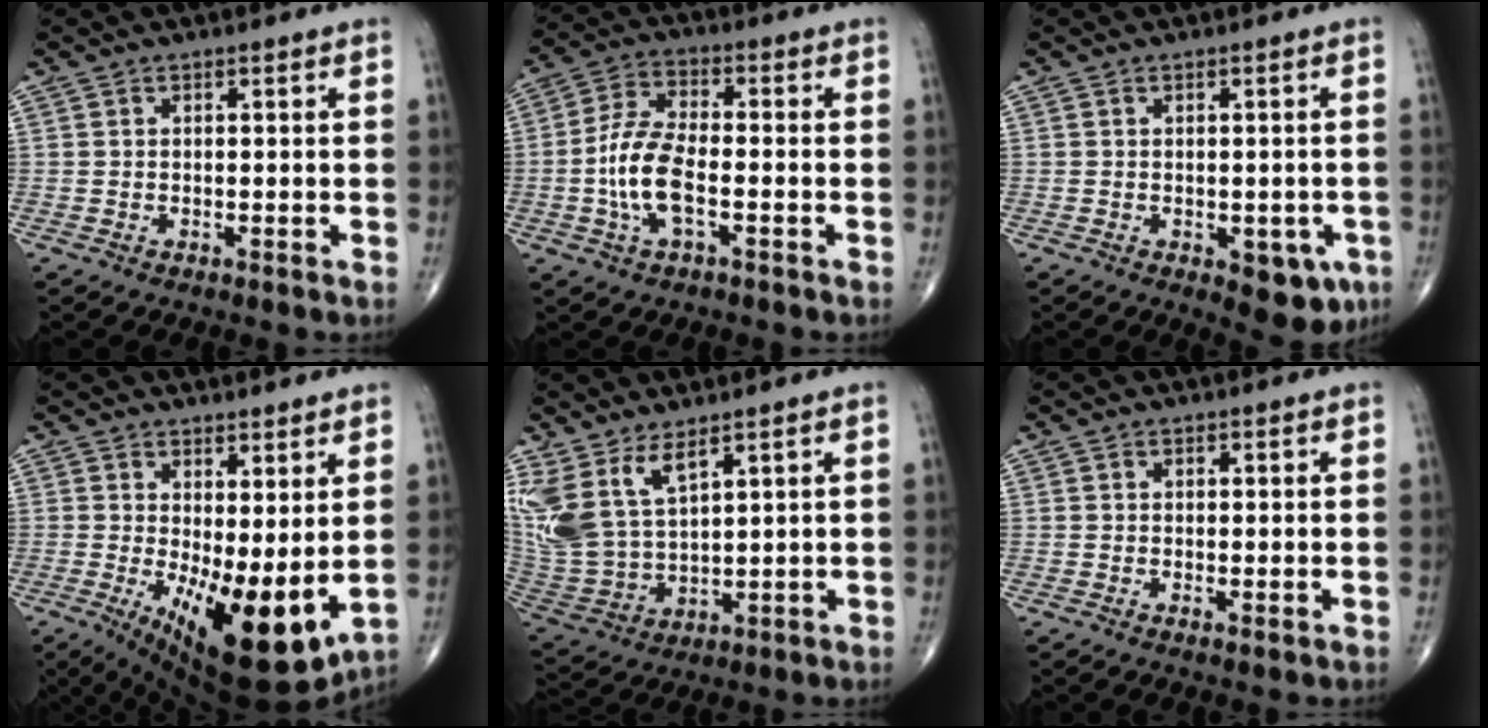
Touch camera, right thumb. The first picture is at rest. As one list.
[{"total": 10.0, "force": [-2.5, 4.2, 8.7], "torque": [-0.185, 0.023, -0.052]}, {"total": 7.4, "force": [-2.8, 3.7, 5.7], "torque": [-0.039, -0.001, -0.028]}, {"total": 15.0, "force": [-0.7, 5.8, 13.8], "torque": [-0.214, -0.037, 0.012]}, {"total": 12.6, "force": [7.5, 5.7, 8.5], "torque": [-0.179, -0.033, 0.173]}, {"total": 0.6, "force": [0.0, 0.2, 0.6], "torque": [-0.013, -0.004, -0.001]}]